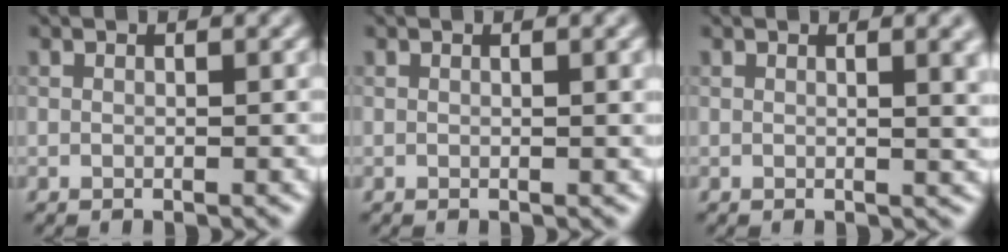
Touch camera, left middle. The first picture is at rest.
{"total": 1.1, "force": [0.3, 0.3, 1.0], "torque": [-0.010, 0.002, 0.003]}
{"total": 3.4, "force": [1.1, 1.2, 3.0], "torque": [-0.024, 0.004, 0.011]}